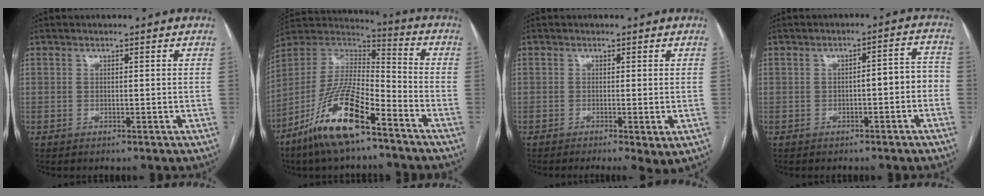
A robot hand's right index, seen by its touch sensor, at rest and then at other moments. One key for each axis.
{"total": 16.8, "fx": -10.4, "fy": 3.9, "fz": 12.6, "tx": -0.260, "ty": -0.007, "tz": -0.194}
{"total": 3.6, "fx": -1.6, "fy": 0.7, "fz": 3.2, "tx": -0.039, "ty": -0.012, "tz": -0.021}
{"total": 4.8, "fx": -1.4, "fy": 1.6, "fz": 4.3, "tx": -0.053, "ty": 0.031, "tz": -0.016}